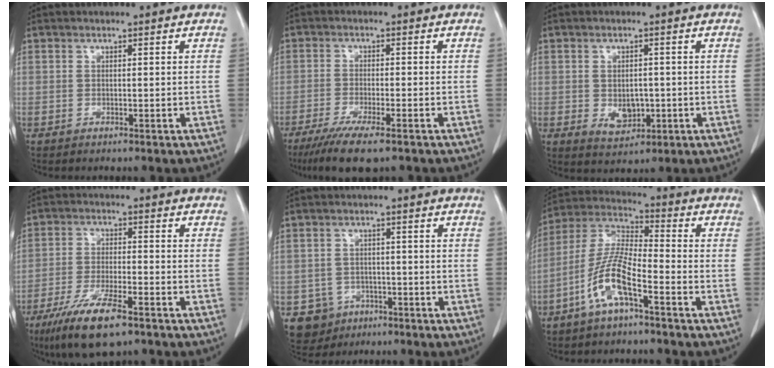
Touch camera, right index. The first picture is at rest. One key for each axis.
{"total": 8.8, "fx": -6.4, "fy": 0.9, "fz": 6.1, "tx": -0.098, "ty": -0.021, "tz": -0.099}
{"total": 4.6, "fx": -0.8, "fy": 3.3, "fz": 3.2, "tx": -0.047, "ty": -0.001, "tz": 0.004}
{"total": 10.9, "fx": -7.2, "fy": 2.1, "fz": 7.9, "tx": -0.149, "ty": -0.022, "tz": -0.123}
{"total": 5.9, "fx": -2.8, "fy": 5.2, "fz": 0.6, "tx": -0.012, "ty": 0.009, "tz": -0.038}
{"total": 10.2, "fx": -4.9, "fy": 2.1, "fz": 8.7, "tx": -0.193, "ty": 0.005, "tz": -0.100}